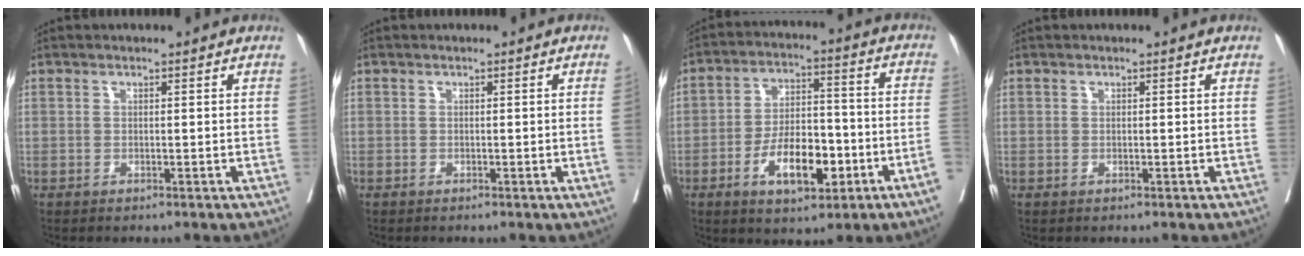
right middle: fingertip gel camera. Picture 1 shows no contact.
{"total": 1.3, "force": [-0.2, -0.6, 1.2], "torque": [-0.013, -0.001, -0.001]}
{"total": 11.8, "force": [-4.8, 3.1, 10.3], "torque": [-0.169, 0.015, -0.077]}
{"total": 0.0}